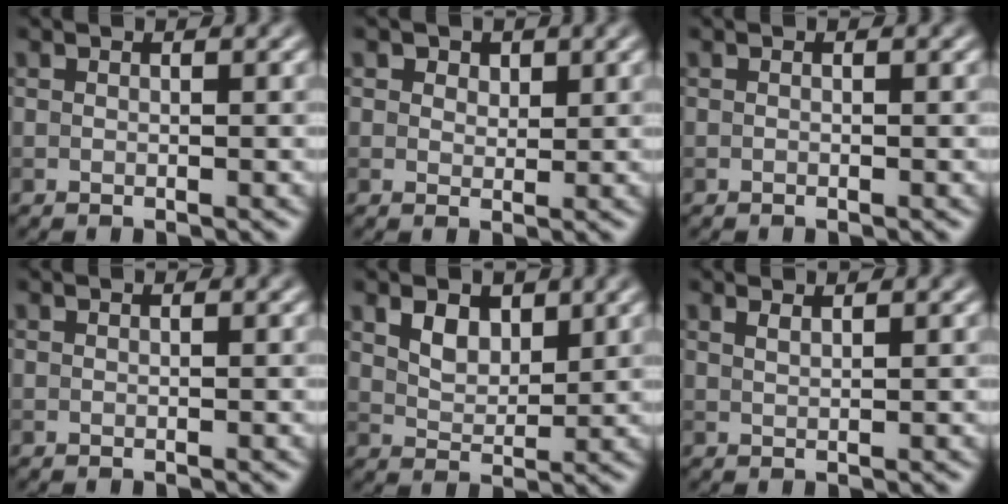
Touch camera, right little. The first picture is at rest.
{"total": 2.1, "force": [1.3, 1.3, 0.8], "torque": [-0.012, -0.002, 0.014]}
{"total": 0.0}
{"total": 0.0}
{"total": 2.8, "force": [1.6, 1.7, 1.6], "torque": [-0.035, -0.002, 0.030]}
{"total": 1.1, "force": [0.8, 0.3, 0.6], "torque": [-0.007, -0.001, 0.011]}